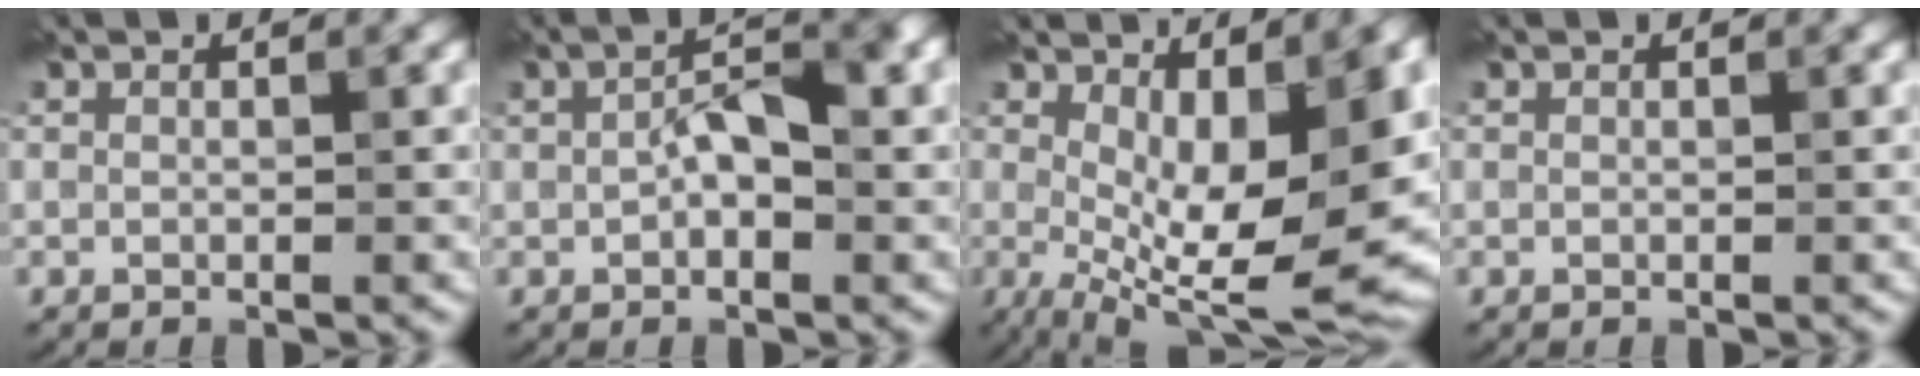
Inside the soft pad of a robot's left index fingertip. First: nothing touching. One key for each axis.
{"total": 4.6, "fx": 0.2, "fy": 2.1, "fz": 4.0, "tx": -0.074, "ty": 0.008, "tz": -0.001}
{"total": 11.4, "fx": -0.2, "fy": 4.4, "fz": 10.6, "tx": -0.167, "ty": -0.022, "tz": 0.007}
{"total": 0.0}